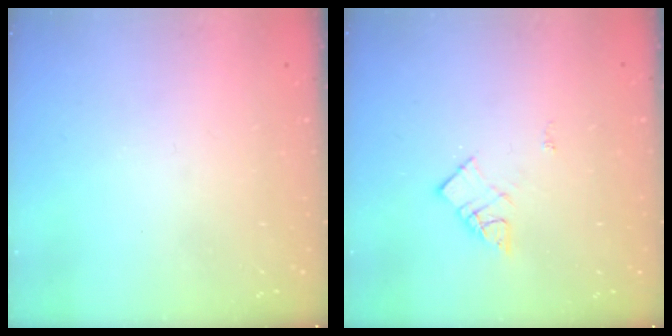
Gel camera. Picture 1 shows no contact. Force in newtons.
{"total": 6.9, "press": 6.9, "slide": 0.3}